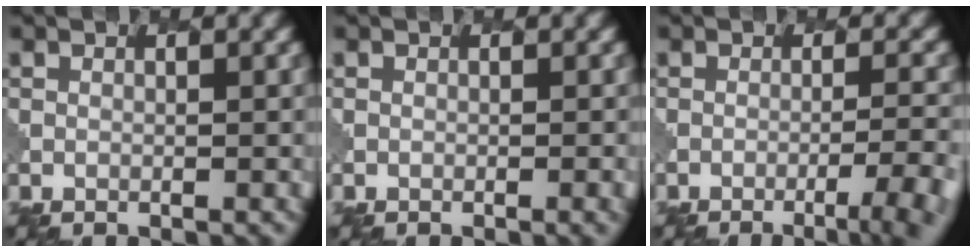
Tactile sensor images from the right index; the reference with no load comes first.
{"total": 1.3, "force": [-0.2, 0.5, 1.1], "torque": [-0.005, 0.003, -0.004]}
{"total": 5.3, "force": [-3.2, 1.1, 4.0], "torque": [-0.049, 0.007, -0.047]}